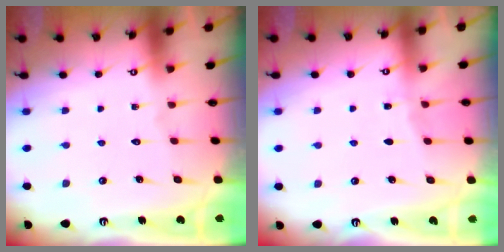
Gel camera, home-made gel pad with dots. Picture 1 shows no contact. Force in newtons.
{"total": 3.1, "press": 3.1, "slide": 0.4}